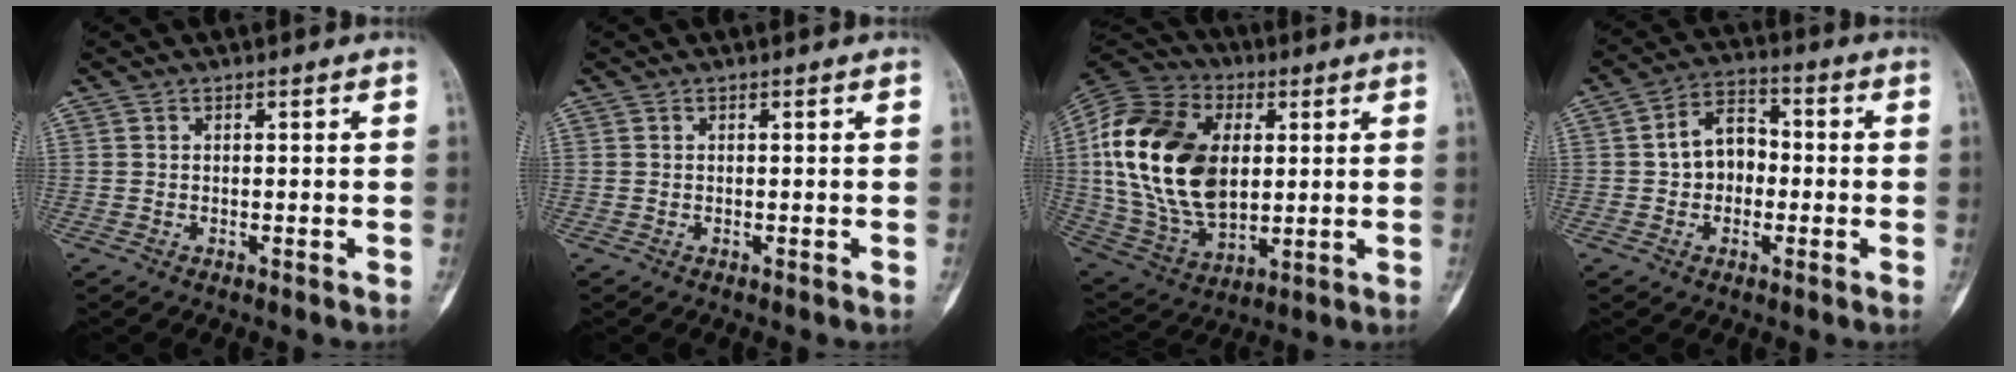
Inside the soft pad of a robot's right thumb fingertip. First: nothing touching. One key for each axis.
{"total": 0.0}
{"total": 26.3, "fx": 3.2, "fy": 16.8, "fz": 20.0, "tx": -0.390, "ty": -0.012, "tz": 0.063}
{"total": 8.1, "fx": -0.3, "fy": 6.1, "fz": 5.3, "tx": -0.060, "ty": 0.026, "tz": -0.018}